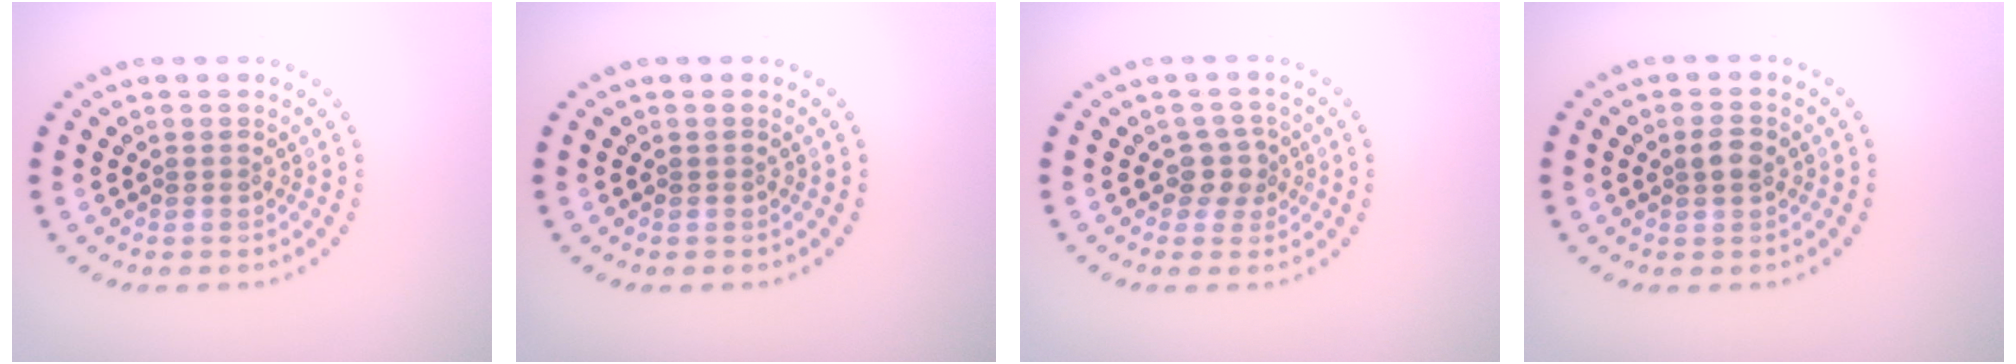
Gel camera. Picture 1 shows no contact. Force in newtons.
{"total": 0.0}
{"total": 1.8, "press": 1.5, "slide": 1.1}
{"total": 1.7, "press": 1.7, "slide": 0.3}